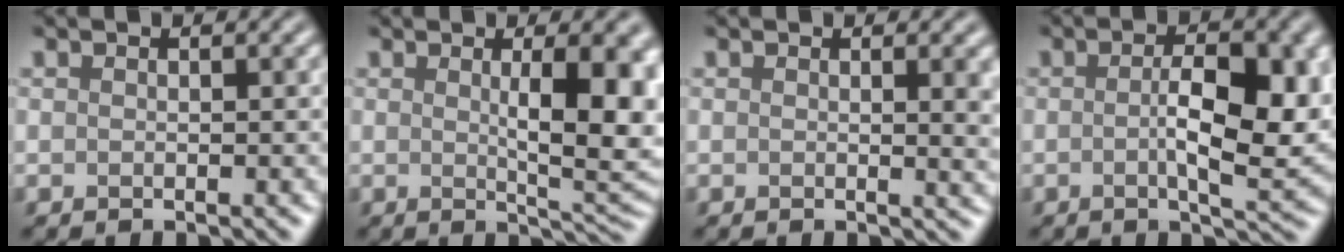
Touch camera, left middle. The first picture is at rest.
{"total": 7.4, "force": [1.0, 1.9, 7.1], "torque": [-0.092, -0.006, 0.023]}
{"total": 2.6, "force": [0.6, 0.9, 2.4], "torque": [-0.018, -0.001, 0.006]}
{"total": 7.0, "force": [0.0, 2.3, 6.7], "torque": [-0.103, -0.006, 0.001]}